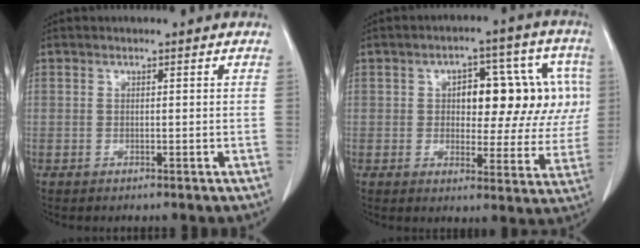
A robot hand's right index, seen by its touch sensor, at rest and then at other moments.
{"total": 13.6, "force": [2.4, 6.5, 11.7], "torque": [-0.139, 0.035, 0.036]}